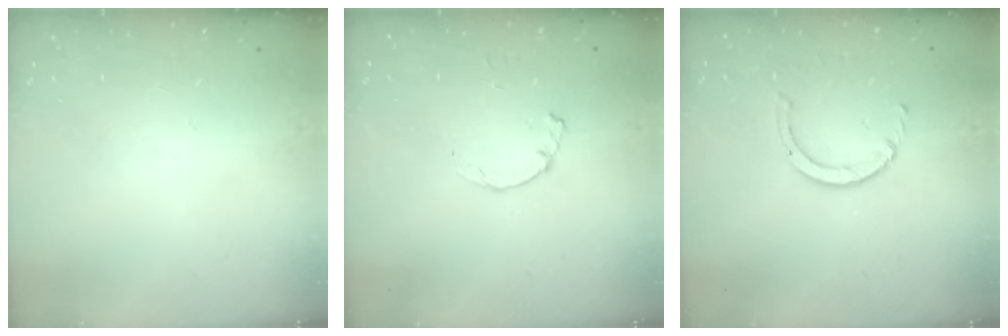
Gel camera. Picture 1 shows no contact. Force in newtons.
{"total": 1.2, "press": 1.2, "slide": 0.3}
{"total": 2.3, "press": 2.3, "slide": 0.3}